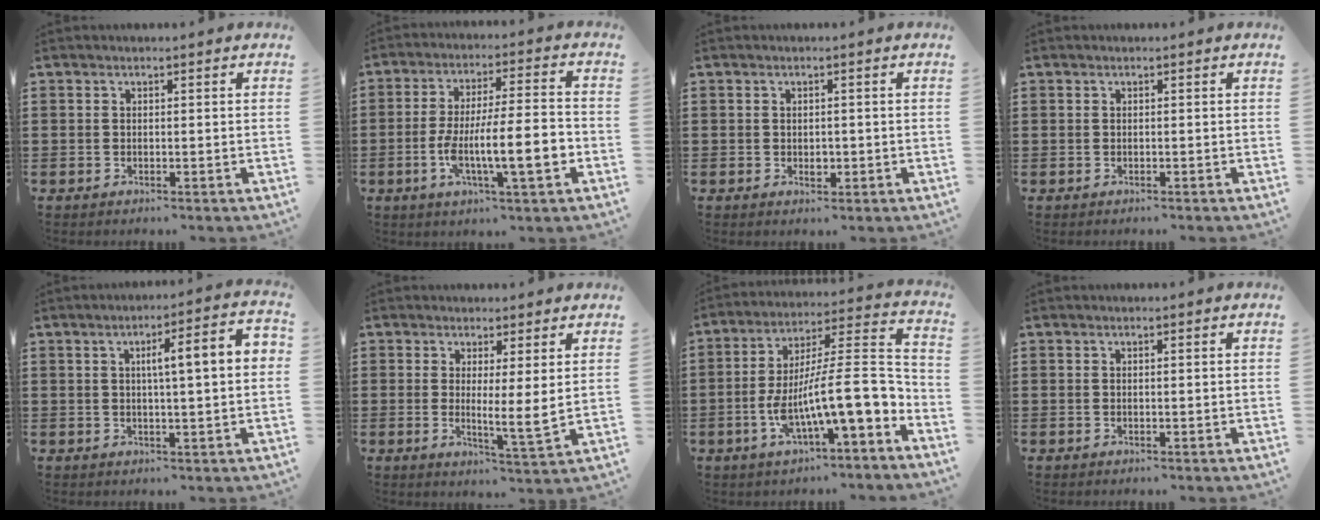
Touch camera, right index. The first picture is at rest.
{"total": 11.3, "force": [-3.6, 2.3, 10.5], "torque": [-0.194, -0.003, -0.066]}
{"total": 1.4, "force": [-0.2, 0.9, 1.0], "torque": [-0.019, 0.004, -0.003]}
{"total": 0.0}
{"total": 6.2, "force": [0.9, 0.8, 6.1], "torque": [-0.099, -0.005, 0.004]}
{"total": 4.0, "force": [1.6, 0.0, 3.6], "torque": [-0.060, -0.019, 0.025]}
{"total": 15.4, "force": [-4.2, 3.7, 14.3], "torque": [-0.252, -0.024, -0.078]}
{"total": 0.0}